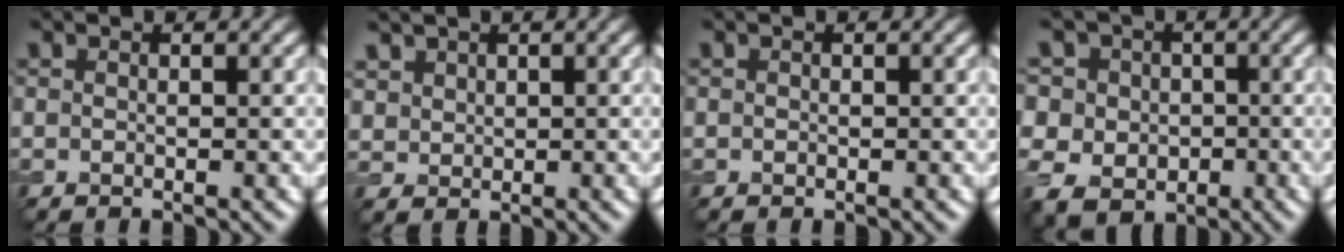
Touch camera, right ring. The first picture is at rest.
{"total": 2.5, "force": [1.6, 1.8, 0.4], "torque": [-0.023, 0.000, 0.049]}
{"total": 0.0}
{"total": 10.7, "force": [1.5, 9.7, 4.1], "torque": [-0.122, 0.029, 0.007]}